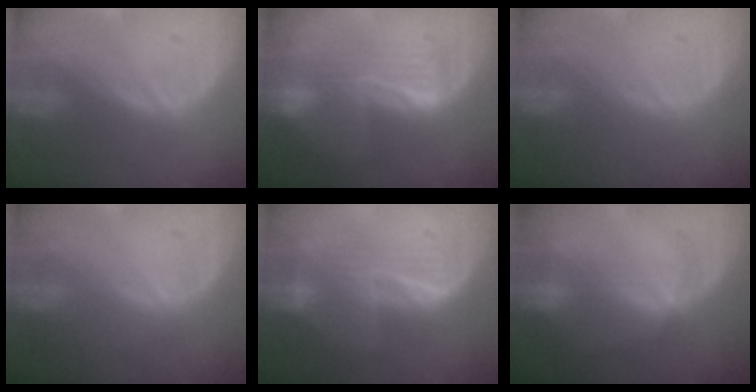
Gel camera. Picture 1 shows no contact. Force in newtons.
{"total": 6.5, "press": 6.3, "slide": 1.3}
{"total": 0.0}
{"total": 0.0}
{"total": 6.2, "press": 5.9, "slide": 1.9}
{"total": 2.7, "press": 2.4, "slide": 1.2}